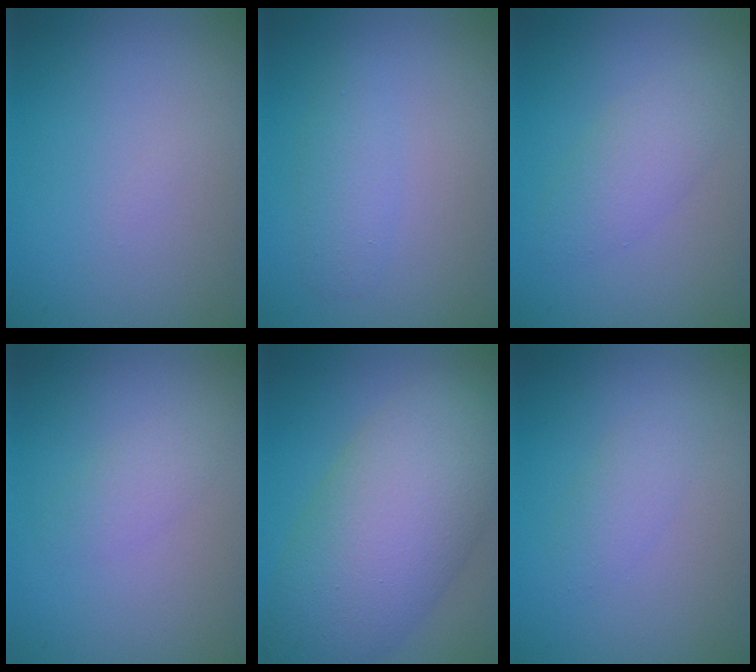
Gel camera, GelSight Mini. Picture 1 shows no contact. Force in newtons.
{"total": 1.7, "press": 1.7, "slide": 0.0}
{"total": 2.5, "press": 2.5, "slide": 0.0}
{"total": 2.5, "press": 2.4, "slide": 0.3}
{"total": 10.3, "press": 10.2, "slide": 0.5}
{"total": 1.5, "press": 1.5, "slide": 0.1}